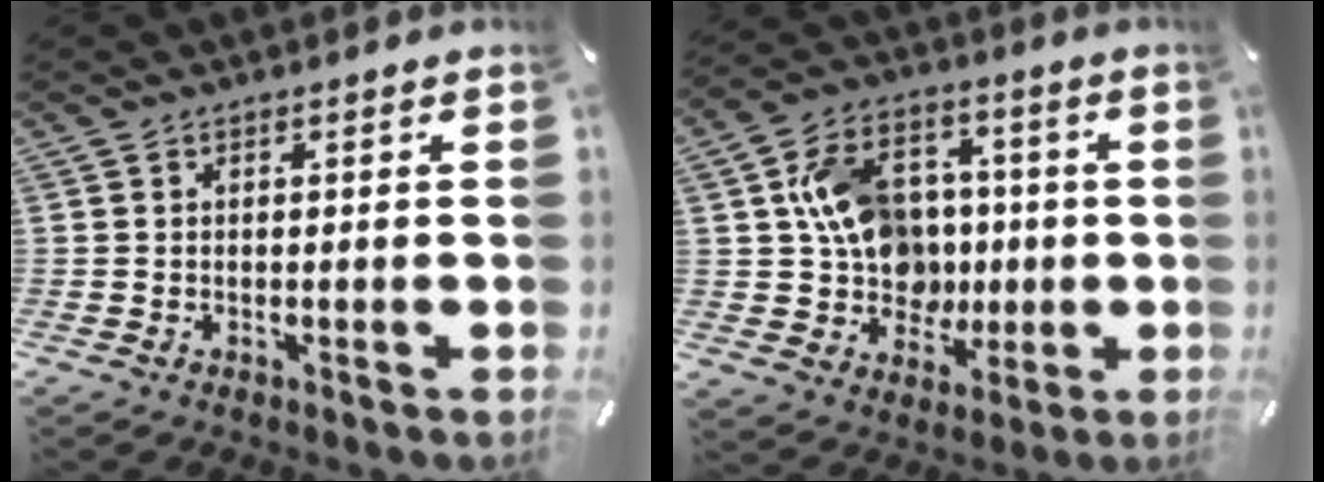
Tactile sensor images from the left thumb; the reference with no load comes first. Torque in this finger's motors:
{"motor_torque": [1.39, 1.46, 0.91, 0.44, 0.17]}